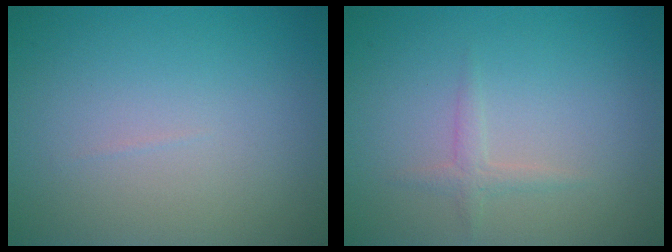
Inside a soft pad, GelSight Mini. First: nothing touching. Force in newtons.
{"total": 1.1, "press": 1.1, "slide": 0.1}